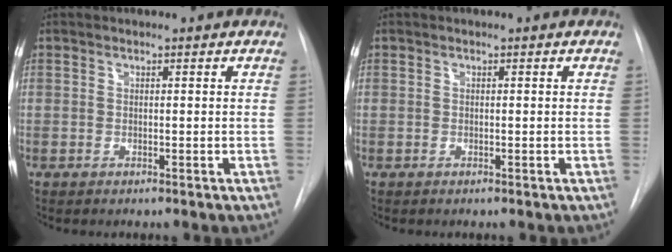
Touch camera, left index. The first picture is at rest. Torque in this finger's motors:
{"motor_torque": [-0.11, -0.09, 0.02, 0.02]}